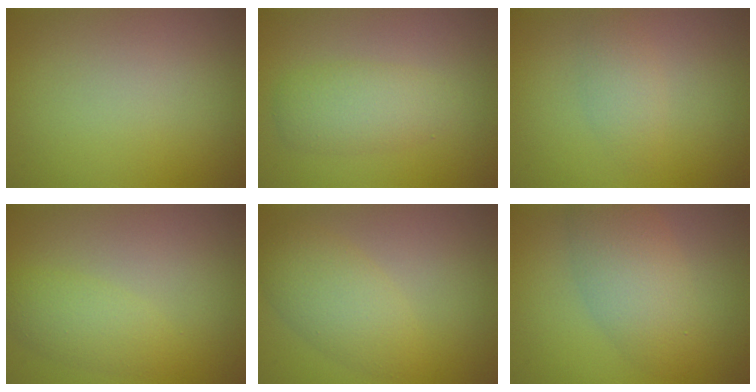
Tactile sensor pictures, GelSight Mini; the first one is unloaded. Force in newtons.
{"total": 2.9, "press": 2.9, "slide": 0.1}
{"total": 1.7, "press": 1.7, "slide": 0.0}
{"total": 2.4, "press": 2.4, "slide": 0.1}
{"total": 3.5, "press": 3.5, "slide": 0.2}
{"total": 4.5, "press": 4.5, "slide": 0.1}